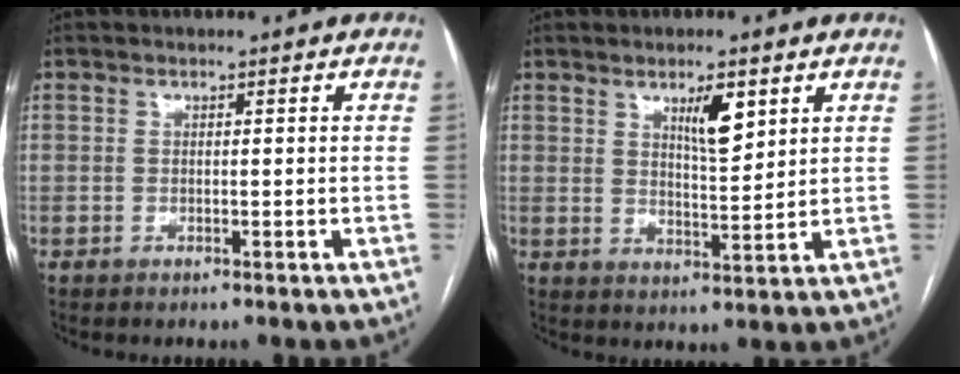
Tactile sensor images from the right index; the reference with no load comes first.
{"total": 5.7, "force": [2.9, 1.3, 4.7], "torque": [-0.082, -0.003, 0.052]}